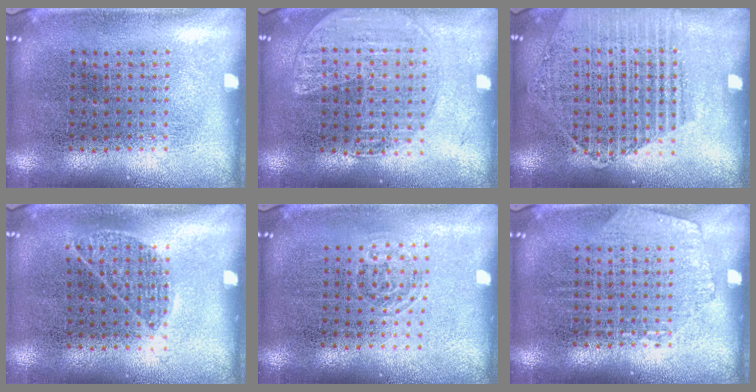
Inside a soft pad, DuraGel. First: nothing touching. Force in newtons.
{"total": 1.6, "press": 1.5, "slide": 0.4}
{"total": 1.7, "press": 1.6, "slide": 0.4}
{"total": 0.9, "press": 0.5, "slide": 0.7}
{"total": 0.7, "press": 0.6, "slide": 0.5}
{"total": 1.0, "press": 1.0, "slide": 0.1}